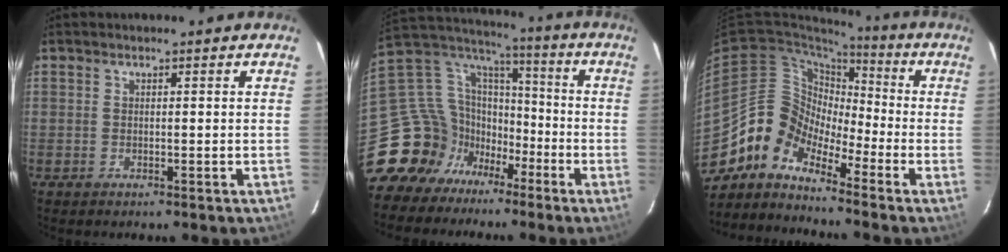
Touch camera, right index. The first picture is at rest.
{"total": 17.1, "force": [-10.5, 12.7, 4.4], "torque": [-0.103, 0.058, -0.191]}
{"total": 10.1, "force": [-6.7, 6.9, 3.0], "torque": [-0.055, 0.036, -0.158]}